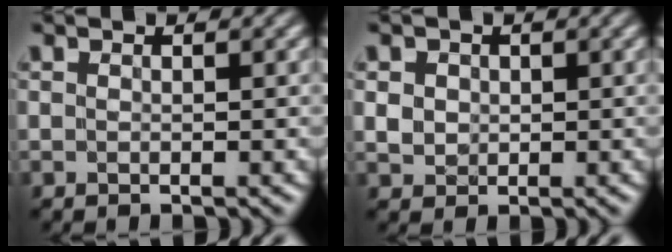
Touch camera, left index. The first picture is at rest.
{"total": 2.0, "force": [0.6, 1.7, 0.8], "torque": [-0.024, 0.003, 0.021]}